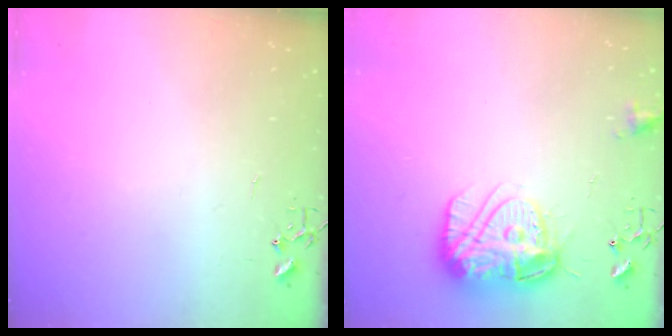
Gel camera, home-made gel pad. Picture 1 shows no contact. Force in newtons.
{"total": 16.8, "press": 16.7, "slide": 1.5}